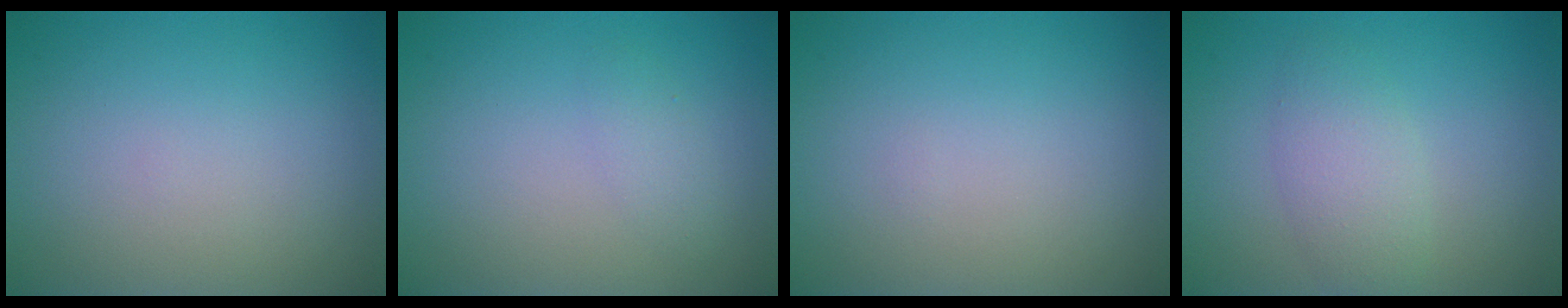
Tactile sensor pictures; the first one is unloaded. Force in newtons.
{"total": 1.2, "press": 1.2, "slide": 0.0}
{"total": 0.0}
{"total": 2.9, "press": 2.9, "slide": 0.1}